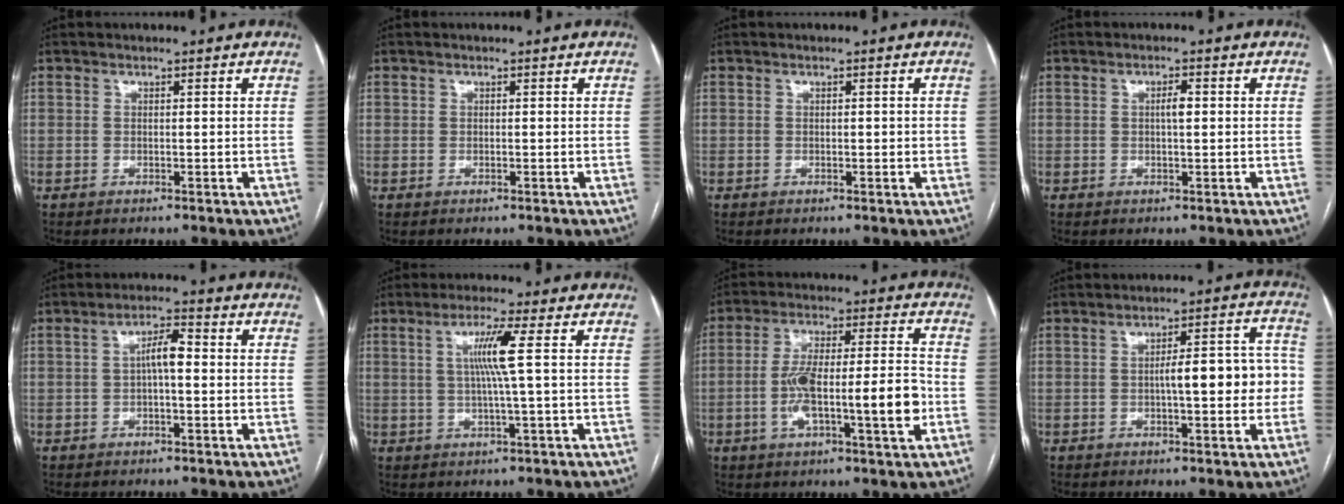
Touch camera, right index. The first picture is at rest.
{"total": 0.0}
{"total": 1.3, "force": [0.1, 0.6, 1.1], "torque": [-0.017, 0.001, 0.002]}
{"total": 2.0, "force": [0.3, 0.5, 1.9], "torque": [-0.032, 0.003, 0.004]}
{"total": 4.9, "force": [0.2, 1.2, 4.8], "torque": [-0.085, 0.018, 0.001]}
{"total": 5.9, "force": [1.0, -1.0, 5.8], "torque": [-0.110, 0.002, 0.022]}
{"total": 14.1, "force": [-3.1, 2.0, 13.6], "torque": [-0.232, 0.017, -0.051]}
{"total": 9.3, "force": [-0.8, 2.4, 9.0], "torque": [-0.117, 0.033, -0.009]}